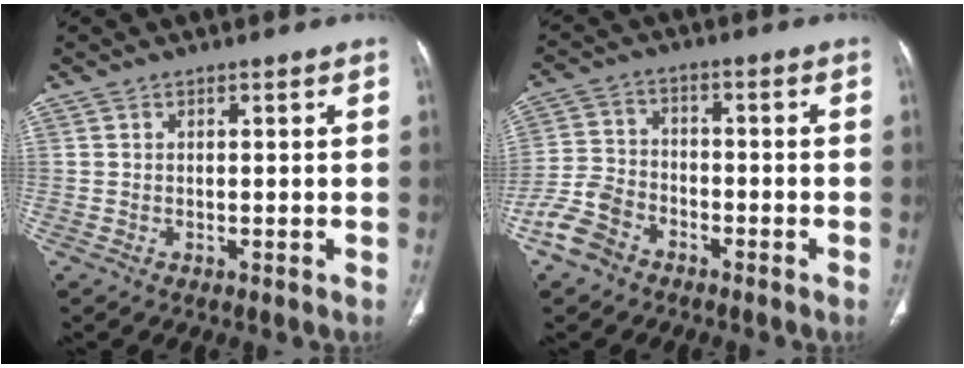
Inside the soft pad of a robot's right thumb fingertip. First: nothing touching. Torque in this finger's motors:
{"motor_torque": [1.44, 1.19, 0.27, -0.85, 0.08]}